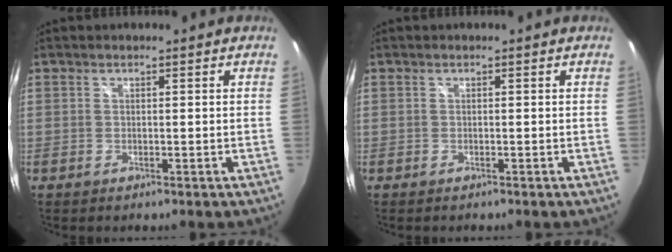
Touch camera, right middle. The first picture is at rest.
{"total": 0.0}